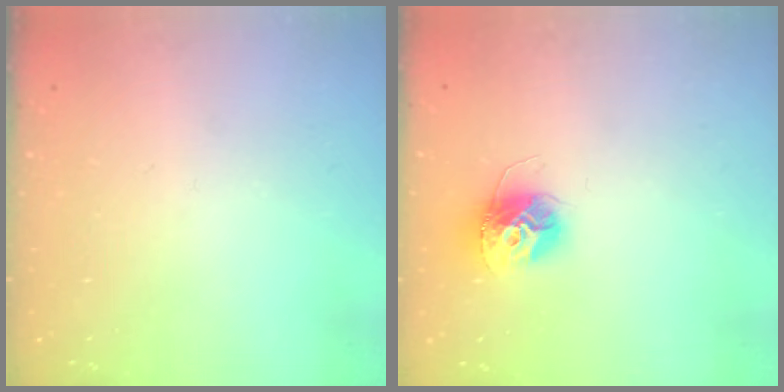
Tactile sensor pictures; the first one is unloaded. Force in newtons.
{"total": 11.8, "press": 11.8, "slide": 0.9}